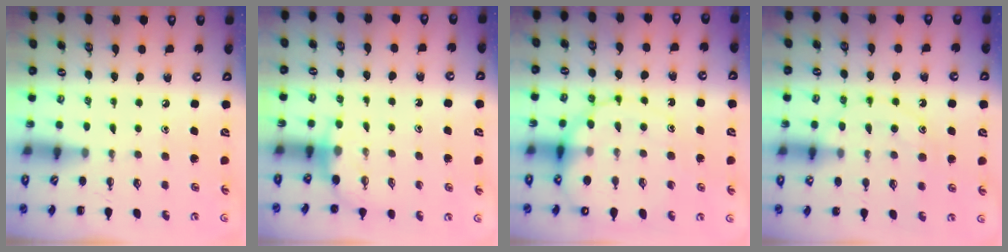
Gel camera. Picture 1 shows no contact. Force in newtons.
{"total": 3.0, "press": 2.9, "slide": 0.9}
{"total": 13.4, "press": 13.0, "slide": 3.1}
{"total": 11.8, "press": 11.8, "slide": 0.7}